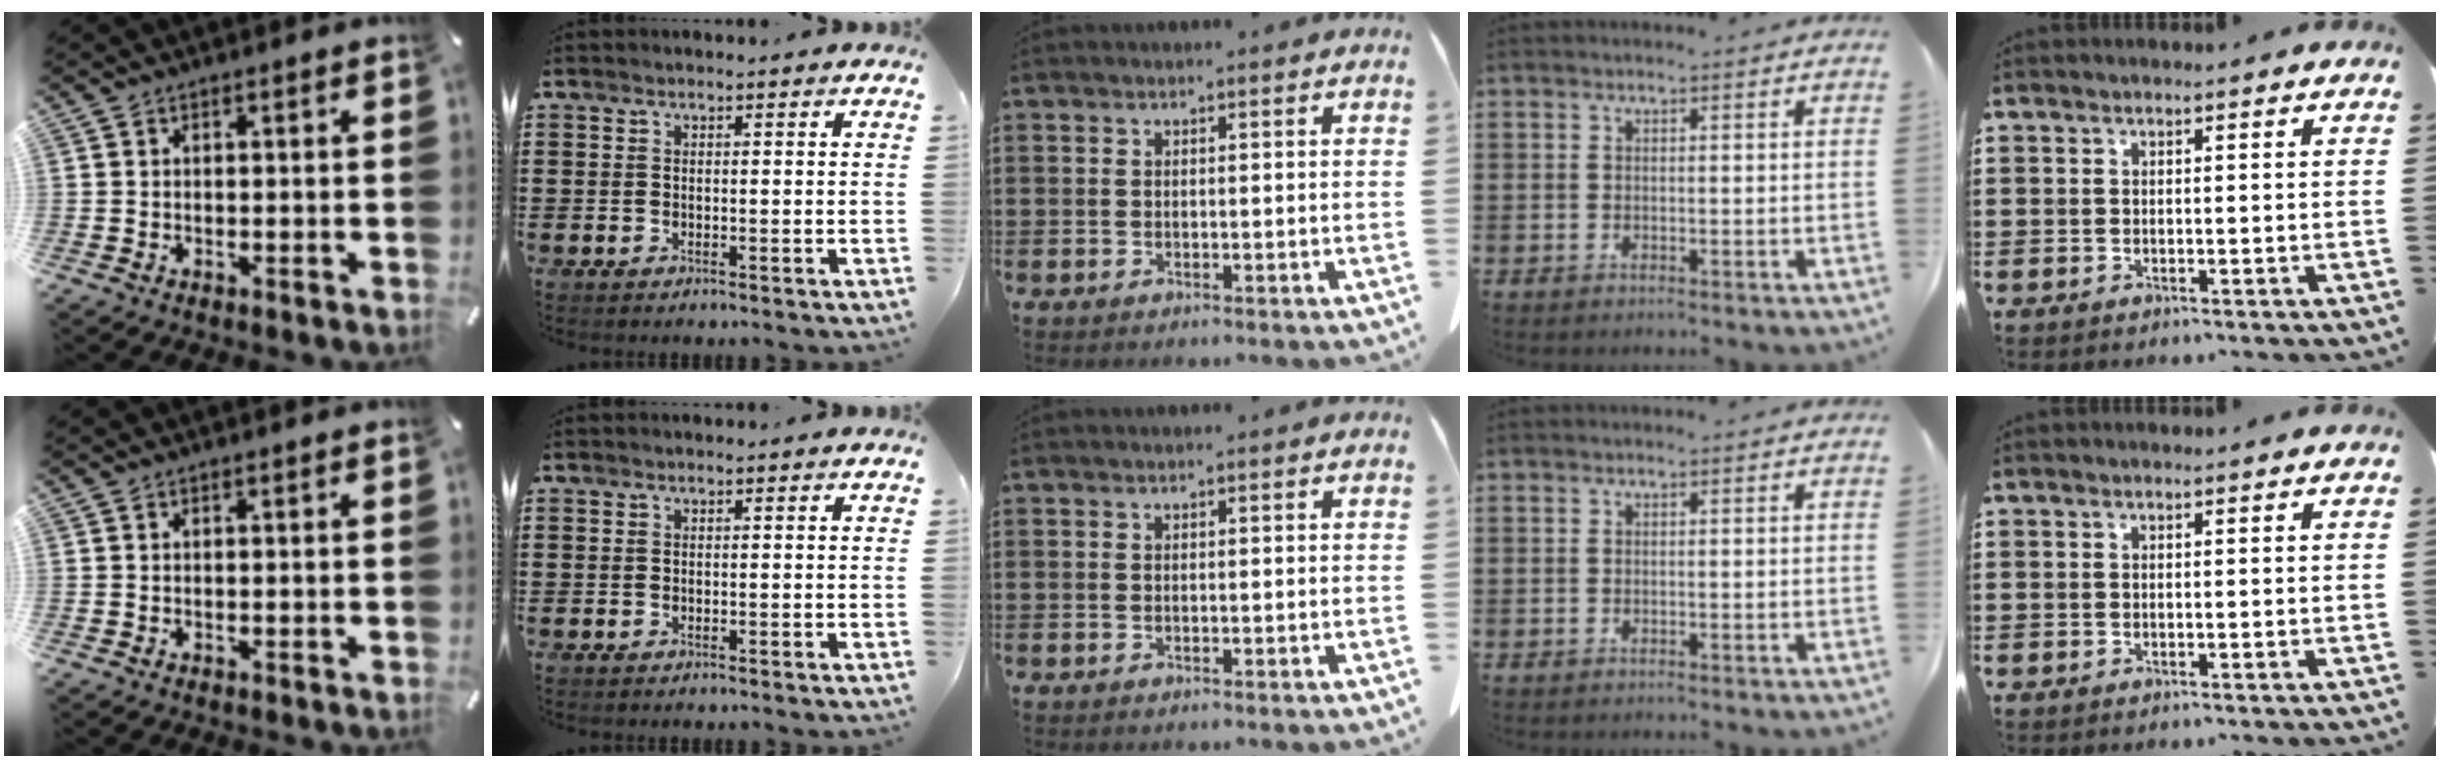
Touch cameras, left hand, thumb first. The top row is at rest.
{}